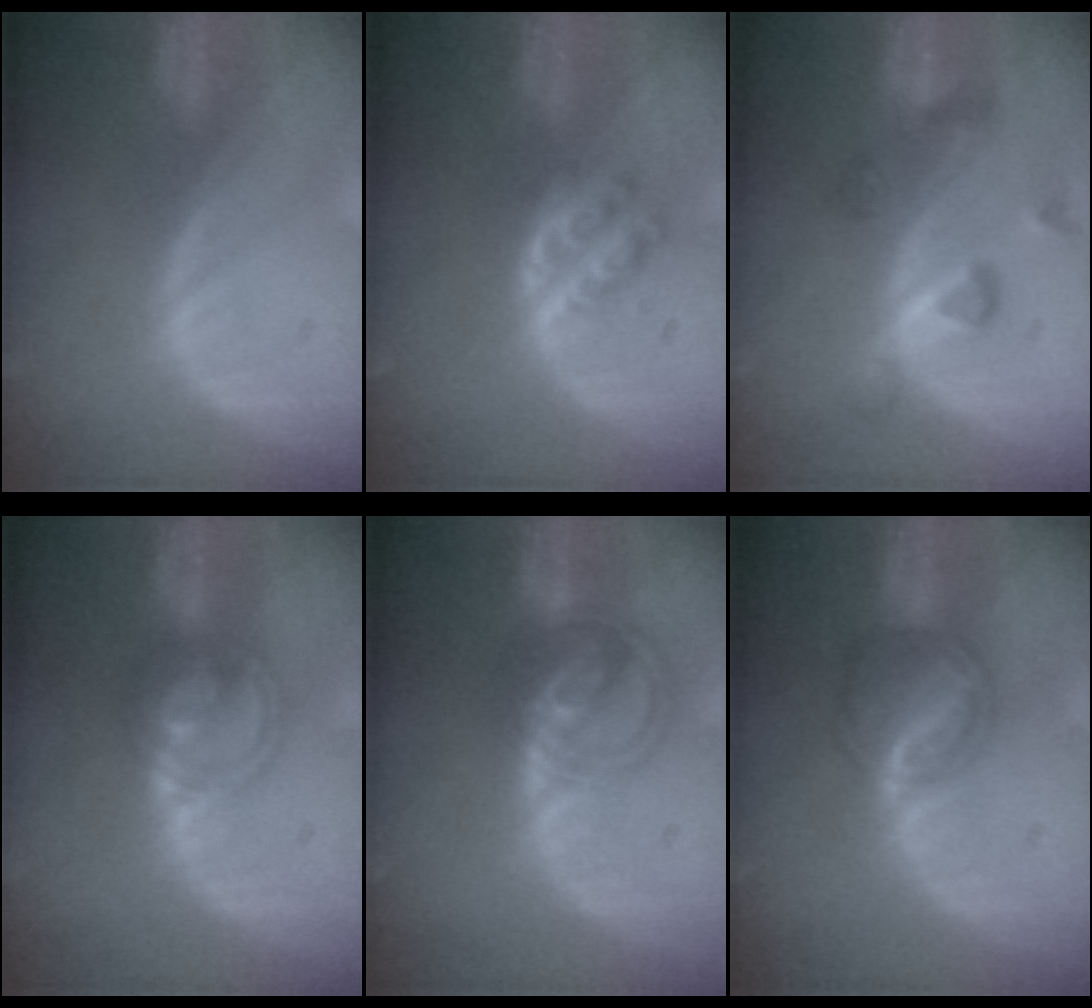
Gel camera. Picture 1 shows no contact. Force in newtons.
{"total": 4.1, "press": 4.1, "slide": 0.4}
{"total": 5.5, "press": 5.5, "slide": 0.7}
{"total": 6.1, "press": 5.4, "slide": 2.8}
{"total": 6.3, "press": 6.1, "slide": 1.4}
{"total": 5.8, "press": 5.7, "slide": 1.0}